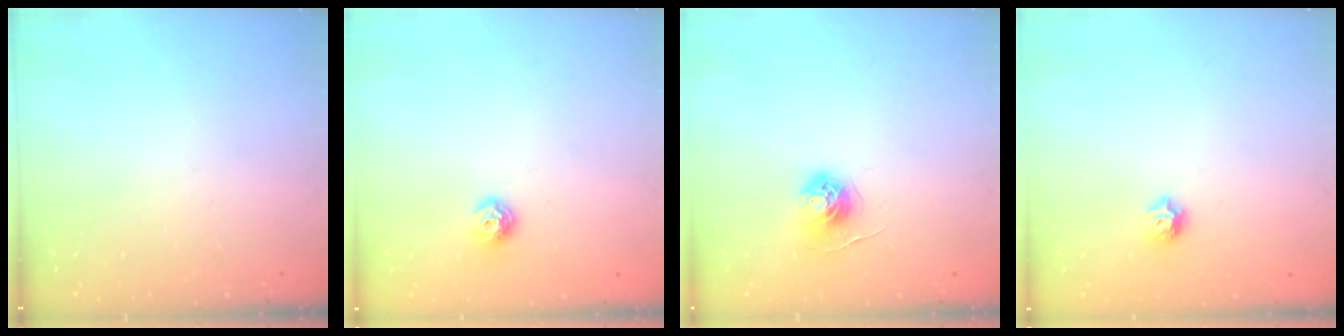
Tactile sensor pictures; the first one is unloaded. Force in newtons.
{"total": 7.0, "press": 6.9, "slide": 0.9}
{"total": 5.7, "press": 5.7, "slide": 0.5}
{"total": 6.5, "press": 6.5, "slide": 0.7}